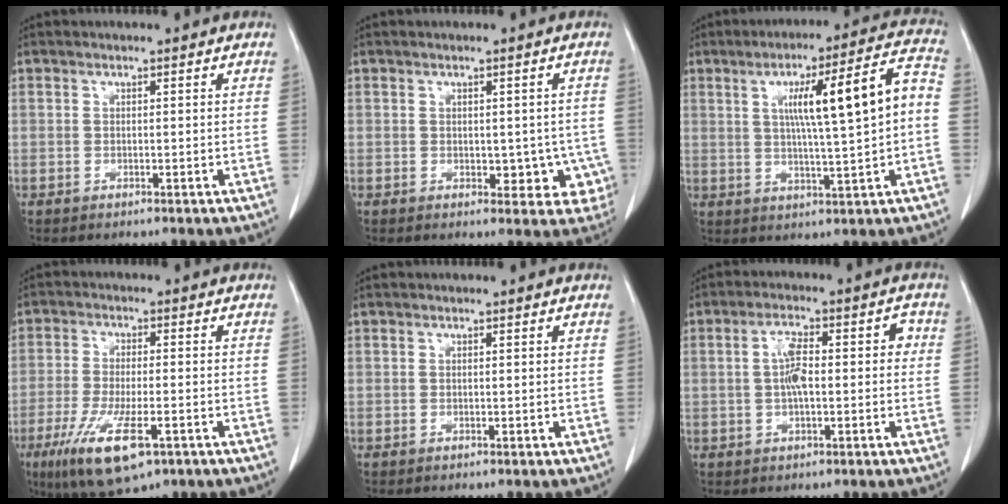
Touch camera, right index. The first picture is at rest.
{"total": 5.8, "force": [-0.8, 3.8, 4.3], "torque": [-0.023, 0.008, -0.003]}
{"total": 13.5, "force": [1.2, 0.5, 13.4], "torque": [-0.199, 0.029, 0.022]}
{"total": 11.5, "force": [-5.8, 2.9, 9.5], "torque": [-0.180, -0.028, -0.092]}
{"total": 0.0}
{"total": 6.4, "force": [0.0, 2.3, 6.0], "torque": [-0.101, 0.029, 0.002]}